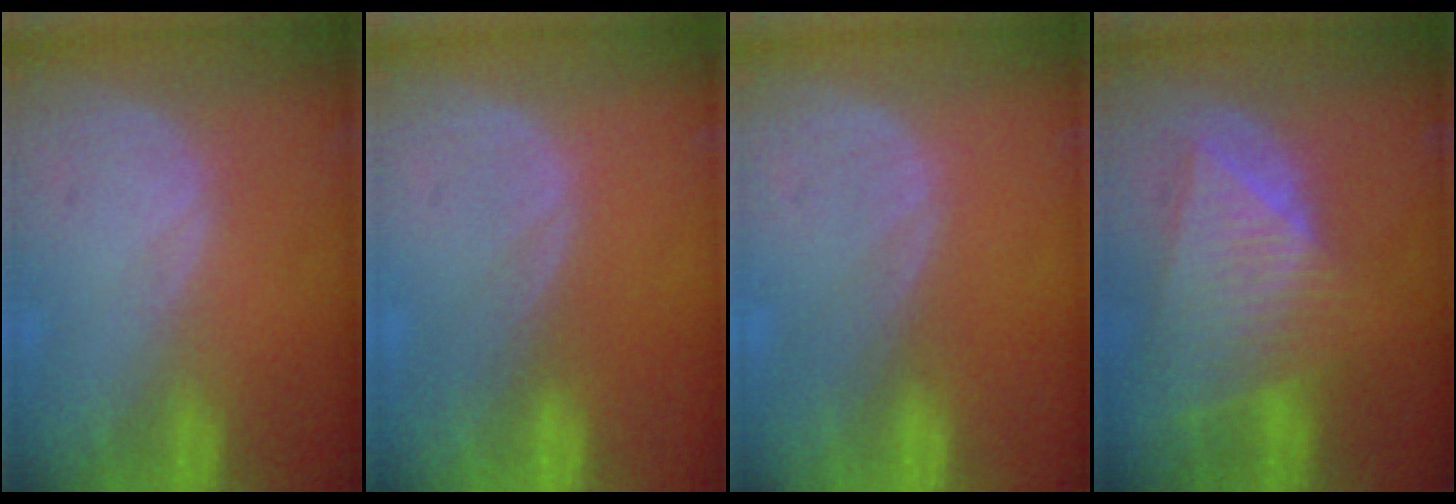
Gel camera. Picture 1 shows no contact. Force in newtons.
{"total": 0.0}
{"total": 0.0}
{"total": 9.1, "press": 8.0, "slide": 4.3}